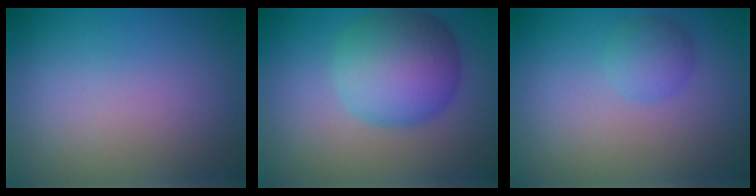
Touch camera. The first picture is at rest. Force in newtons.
{"total": 7.8, "press": 7.8, "slide": 0.1}
{"total": 2.1, "press": 2.1, "slide": 0.2}